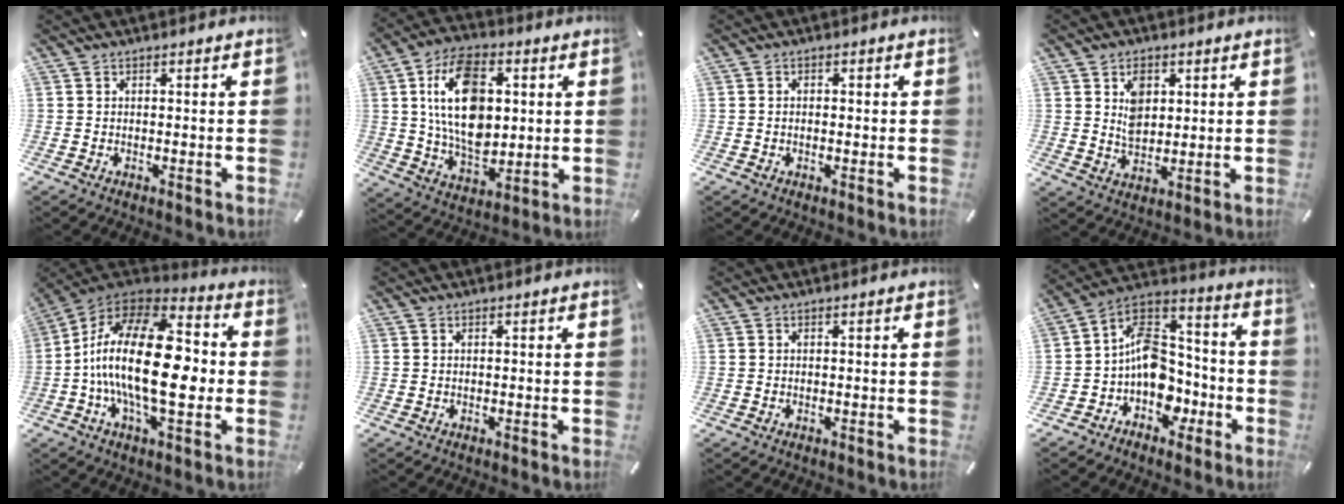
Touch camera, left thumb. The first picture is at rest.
{"total": 17.7, "force": [3.0, 11.4, 13.2], "torque": [-0.256, 0.005, 0.051]}
{"total": 1.2, "force": [-0.2, 0.9, 0.8], "torque": [-0.017, 0.004, -0.006]}
{"total": 6.1, "force": [2.2, 4.8, 3.2], "torque": [-0.053, -0.001, 0.037]}
{"total": 25.6, "force": [-2.6, 11.9, 22.6], "torque": [-0.441, 0.012, -0.048]}
{"total": 0.0}
{"total": 0.0}
{"total": 12.3, "force": [-2.9, 10.4, 5.9], "torque": [-0.095, 0.010, -0.046]}